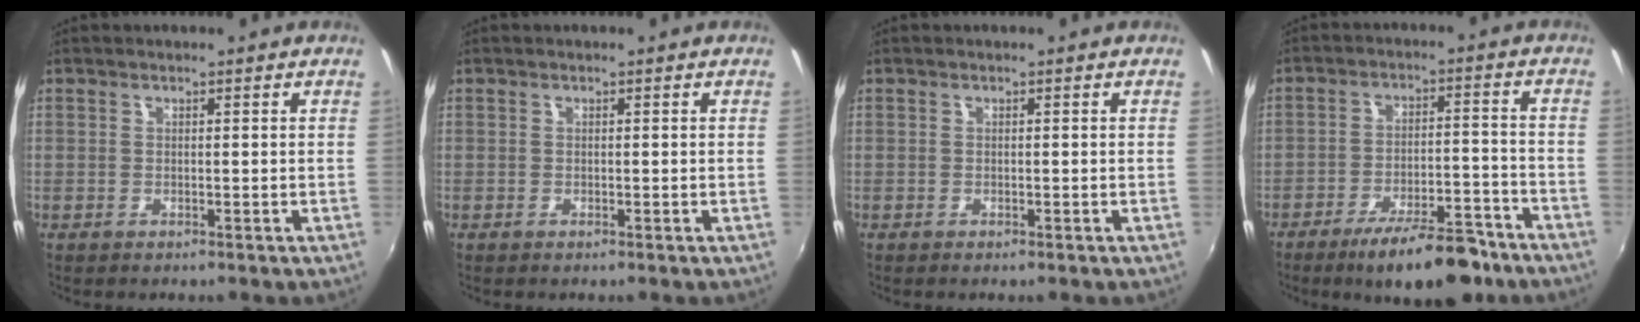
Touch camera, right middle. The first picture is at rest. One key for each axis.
{"total": 0.0}
{"total": 0.0}
{"total": 13.7, "fx": -10.4, "fy": 3.8, "fz": 8.1, "tx": -0.135, "ty": -0.002, "tz": -0.150}